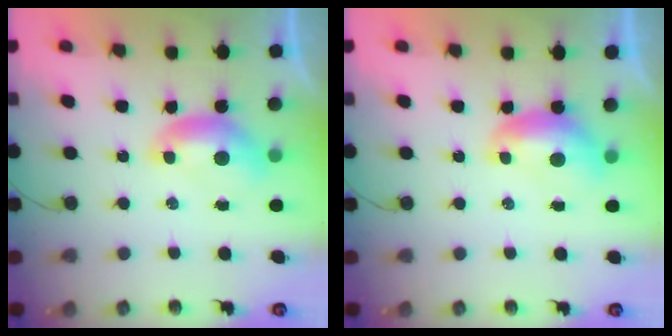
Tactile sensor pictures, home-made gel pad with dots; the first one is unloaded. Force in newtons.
{"total": 0.5, "press": 0.5, "slide": 0.2}